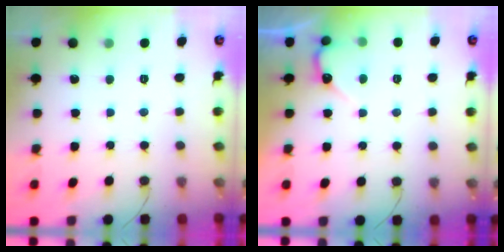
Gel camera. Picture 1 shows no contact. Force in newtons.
{"total": 4.4, "press": 4.4, "slide": 0.4}